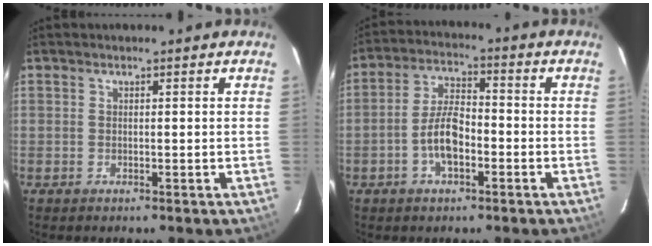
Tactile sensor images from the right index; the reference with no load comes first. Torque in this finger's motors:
{"motor_torque": [1.51, -0.02, 0.73, 0.11]}